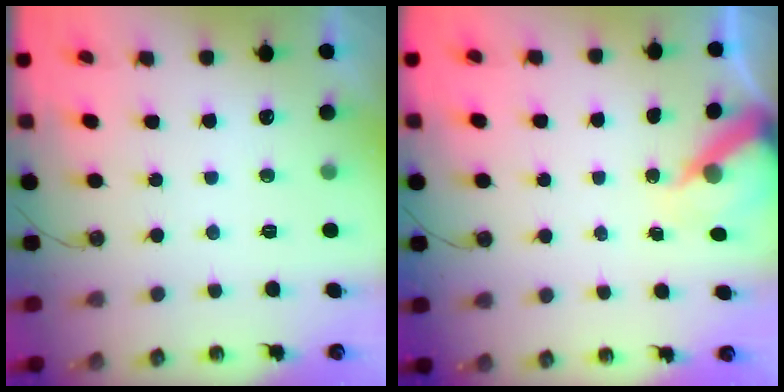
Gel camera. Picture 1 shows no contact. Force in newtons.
{"total": 6.8, "press": 6.7, "slide": 0.6}